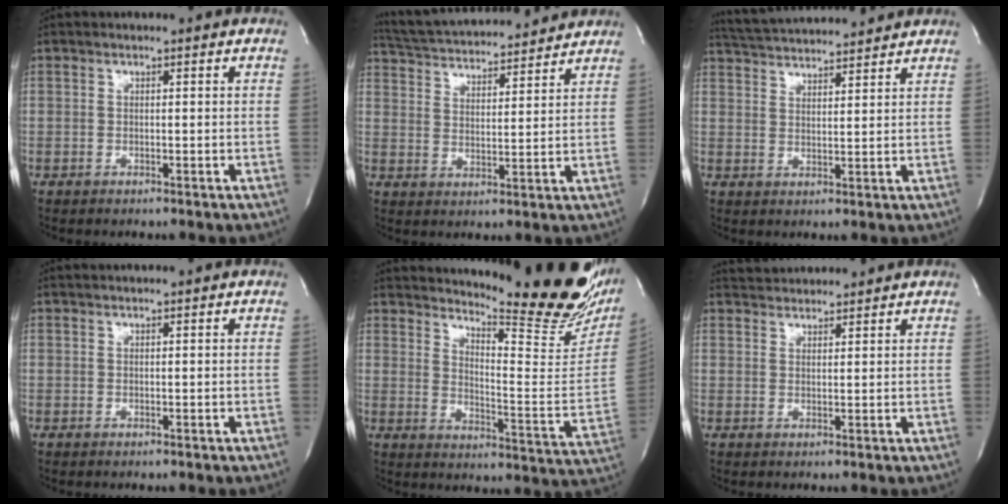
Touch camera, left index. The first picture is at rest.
{"total": 17.1, "force": [16.0, 2.4, 5.5], "torque": [-0.099, 0.028, 0.242]}
{"total": 12.8, "force": [12.0, 1.2, 4.1], "torque": [-0.082, 0.023, 0.184]}
{"total": 1.4, "force": [1.2, 0.0, 0.7], "torque": [-0.006, 0.018, 0.020]}
{"total": 25.5, "force": [21.3, 3.6, 13.5], "torque": [-0.201, -0.108, 0.260]}
{"total": 4.9, "force": [4.8, 0.7, 0.5], "torque": [-0.013, 0.028, 0.076]}